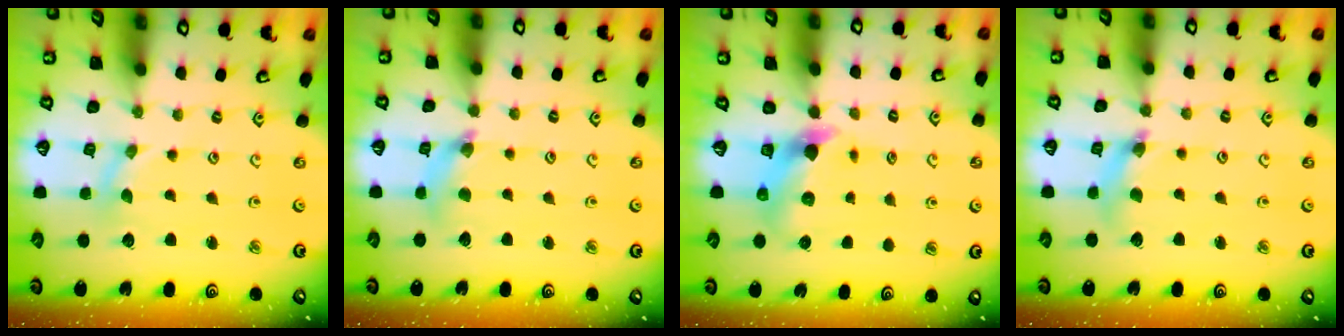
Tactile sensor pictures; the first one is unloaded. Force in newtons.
{"total": 4.6, "press": 4.6, "slide": 0.3}
{"total": 6.0, "press": 6.0, "slide": 0.4}
{"total": 6.2, "press": 6.1, "slide": 0.7}